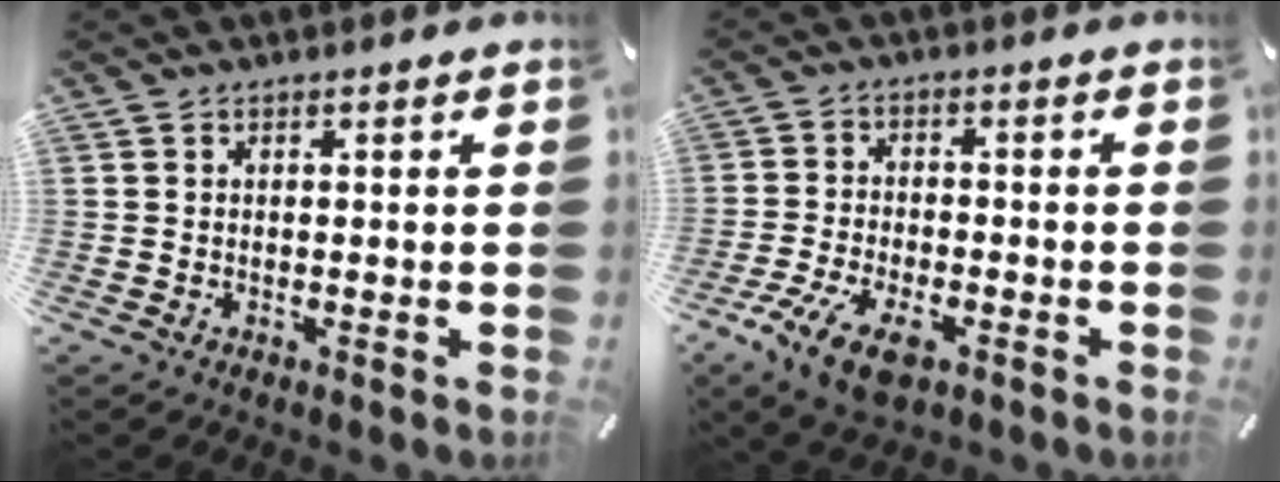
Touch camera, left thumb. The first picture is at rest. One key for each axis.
{"total": 9.0, "fx": -5.0, "fy": 4.2, "fz": 6.2, "tx": -0.139, "ty": 0.010, "tz": -0.093}